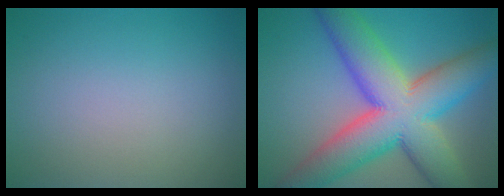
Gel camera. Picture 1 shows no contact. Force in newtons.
{"total": 13.6, "press": 13.6, "slide": 0.5}